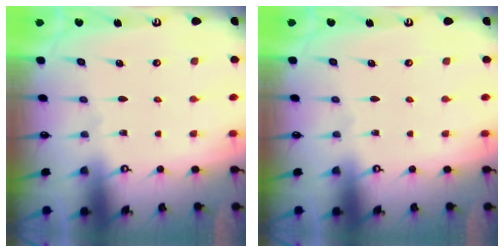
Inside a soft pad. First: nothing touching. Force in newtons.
{"total": 0.0}